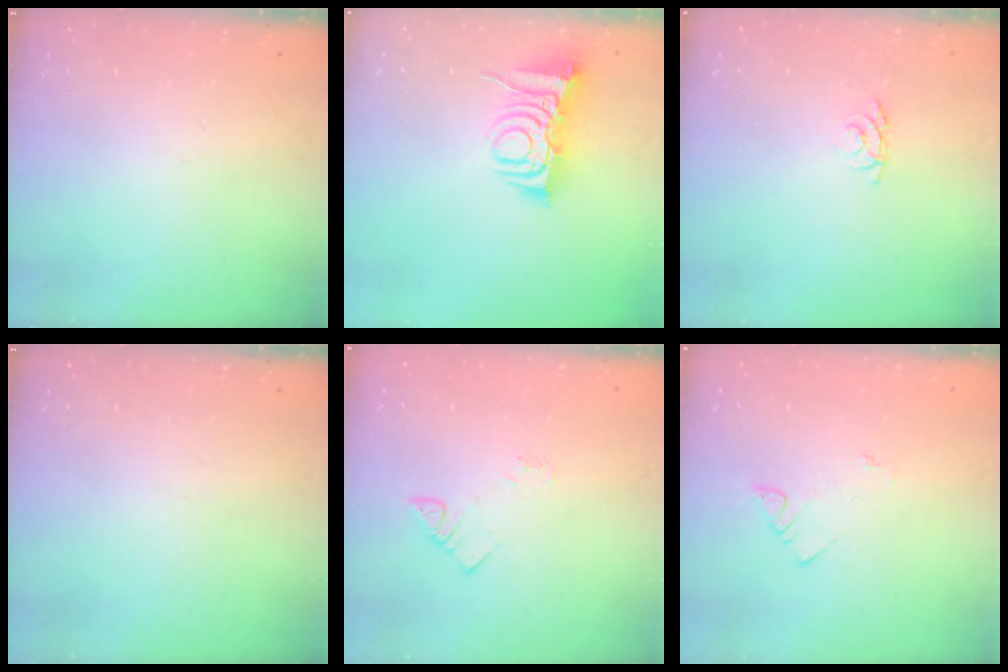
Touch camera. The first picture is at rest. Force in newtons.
{"total": 8.9, "press": 8.9, "slide": 1.1}
{"total": 3.4, "press": 3.3, "slide": 0.5}
{"total": 0.0}
{"total": 3.0, "press": 3.0, "slide": 0.6}
{"total": 2.1, "press": 2.1, "slide": 0.4}